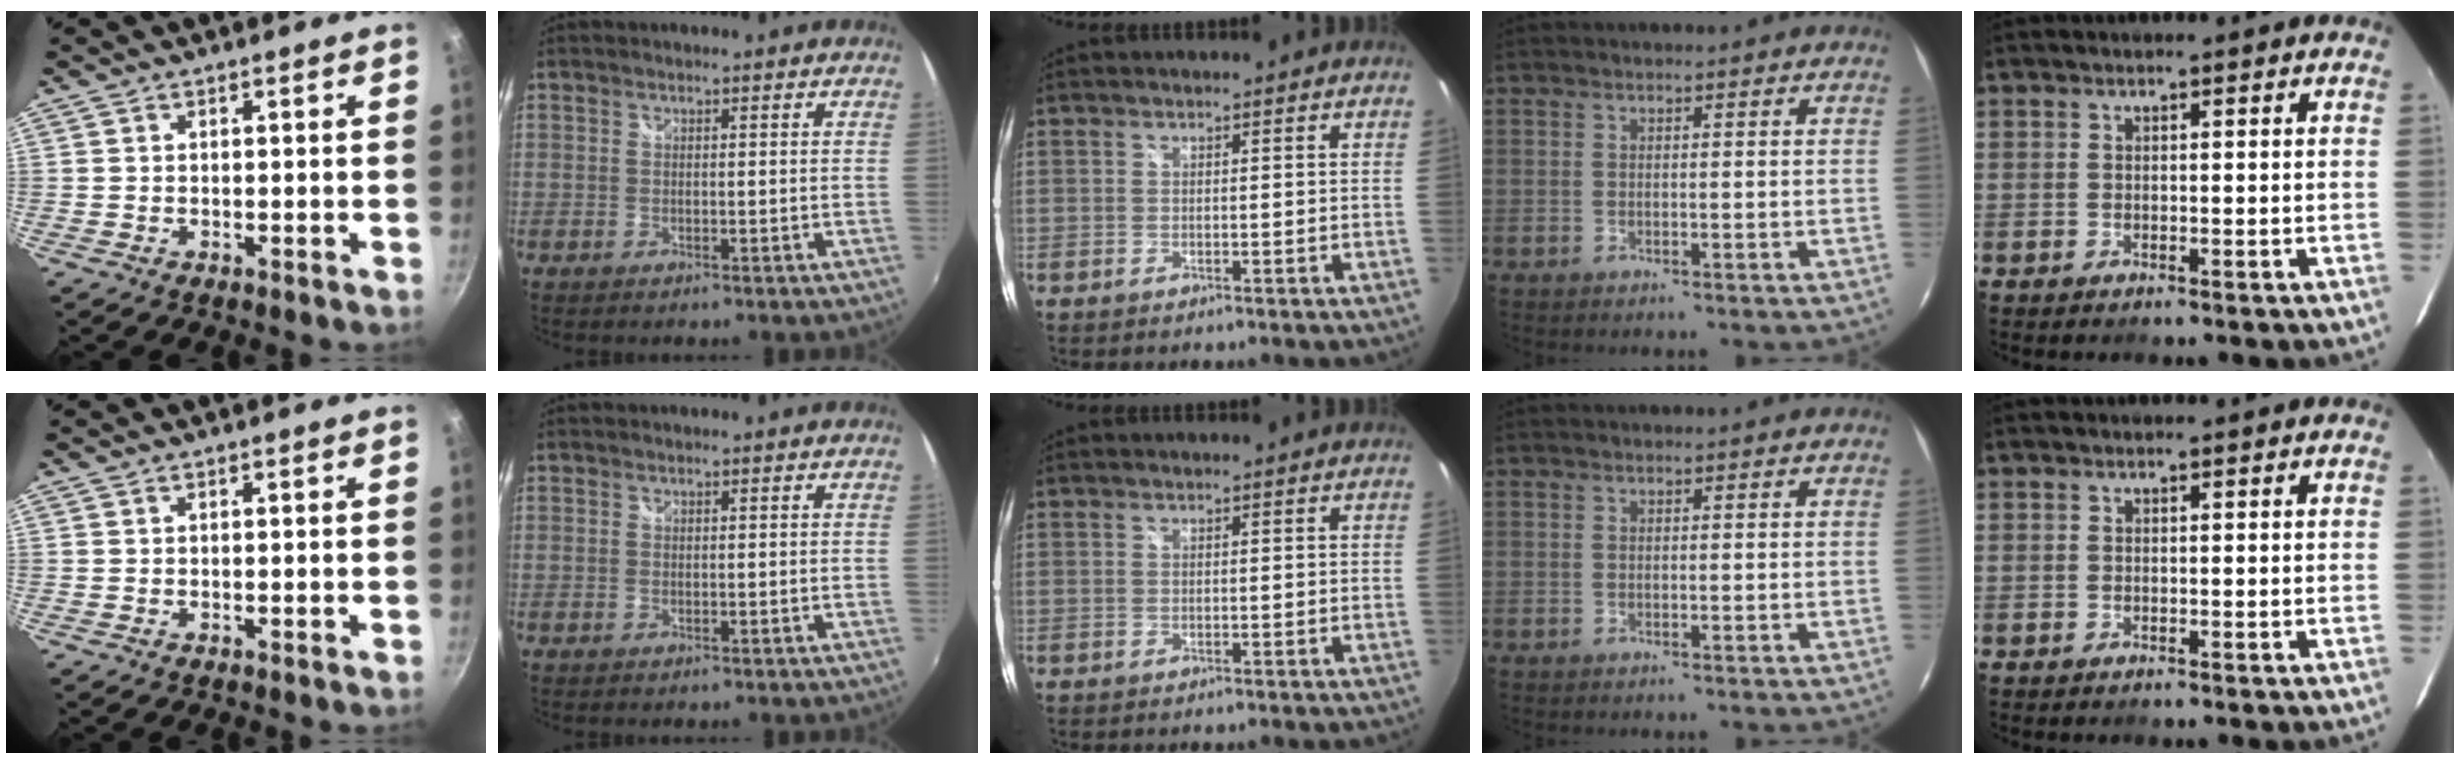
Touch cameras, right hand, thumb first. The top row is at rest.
{}